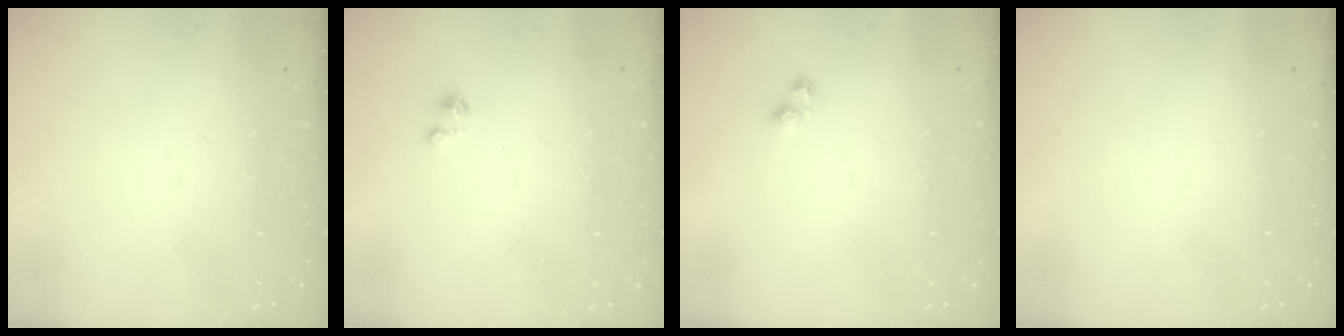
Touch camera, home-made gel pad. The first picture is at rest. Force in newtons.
{"total": 0.0}
{"total": 2.4, "press": 2.1, "slide": 1.2}
{"total": 0.0}